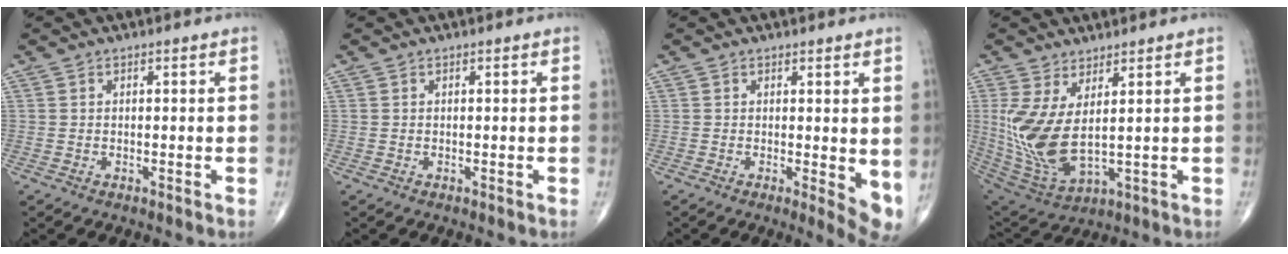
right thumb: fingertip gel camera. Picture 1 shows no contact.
{"total": 0.0}
{"total": 5.0, "force": [0.3, 1.8, 4.7], "torque": [-0.058, -0.013, 0.005]}
{"total": 13.1, "force": [2.2, 5.6, 11.6], "torque": [-0.259, -0.029, 0.066]}